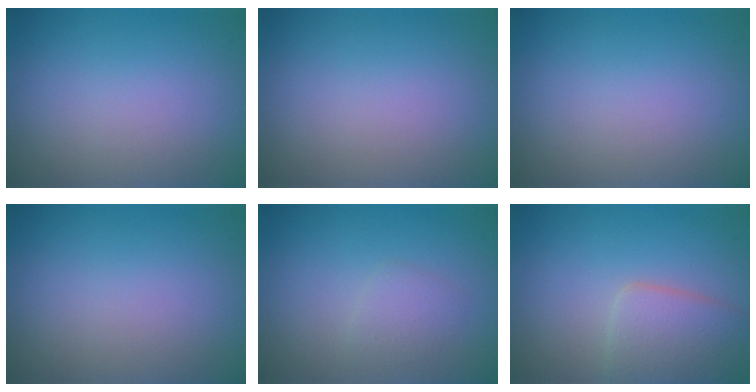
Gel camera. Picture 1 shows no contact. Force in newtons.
{"total": 0.0}
{"total": 0.0}
{"total": 0.0}
{"total": 1.5, "press": 1.5, "slide": 0.0}
{"total": 3.8, "press": 3.8, "slide": 0.1}